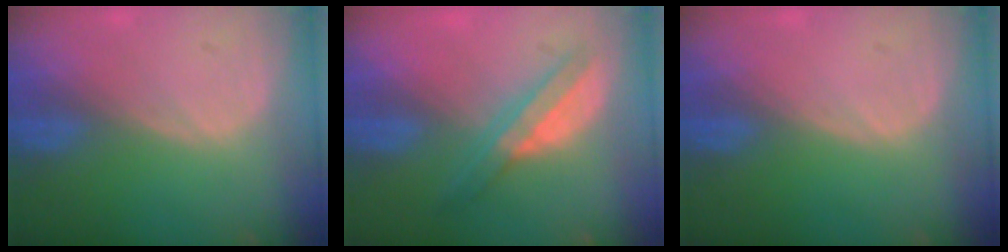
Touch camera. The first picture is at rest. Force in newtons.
{"total": 5.6, "press": 5.3, "slide": 2.0}
{"total": 0.0}